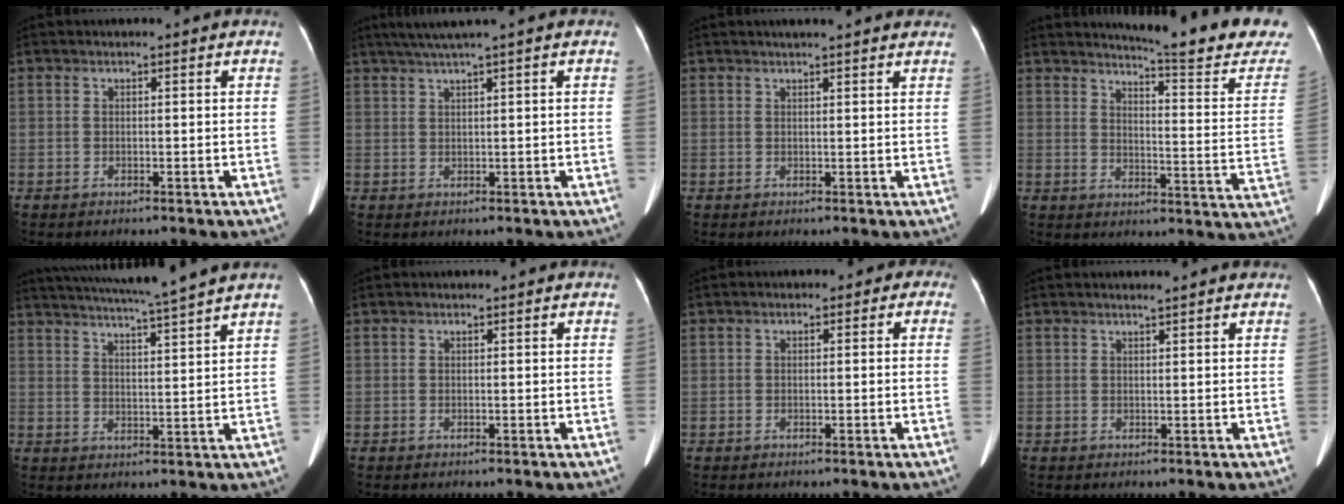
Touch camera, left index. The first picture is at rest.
{"total": 3.4, "force": [2.3, -0.9, 2.4], "torque": [-0.052, 0.011, 0.049]}
{"total": 8.1, "force": [7.1, 1.0, 3.6], "torque": [-0.045, 0.020, 0.077]}
{"total": 18.3, "force": [17.2, 0.2, 6.3], "torque": [-0.079, -0.112, 0.191]}
{"total": 13.6, "force": [12.0, -1.8, 6.1], "torque": [-0.107, -0.011, 0.172]}
{"total": 0.0}
{"total": 1.2, "force": [-0.1, 1.0, 0.6], "torque": [0.000, 0.006, -0.012]}
{"total": 2.4, "force": [2.1, 0.0, 1.0], "torque": [-0.016, 0.012, 0.025]}